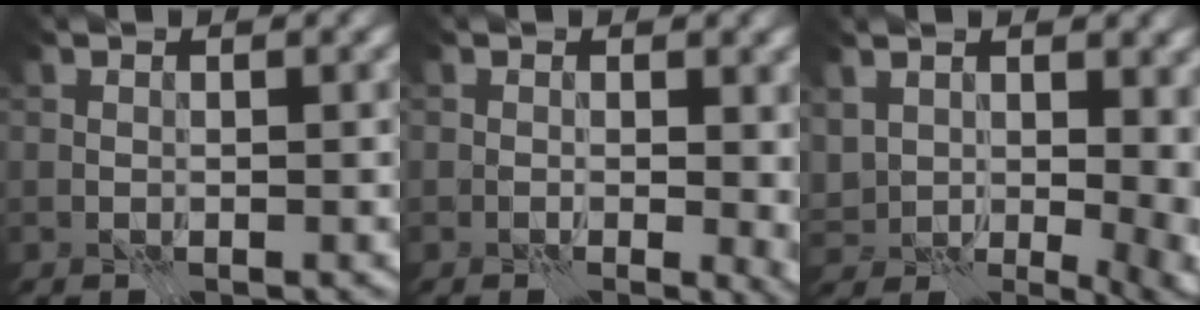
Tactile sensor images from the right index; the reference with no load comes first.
{"total": 2.9, "force": [0.4, 1.7, 2.3], "torque": [-0.020, -0.007, 0.007]}
{"total": 8.9, "force": [2.0, 5.8, 6.5], "torque": [-0.116, -0.021, 0.062]}